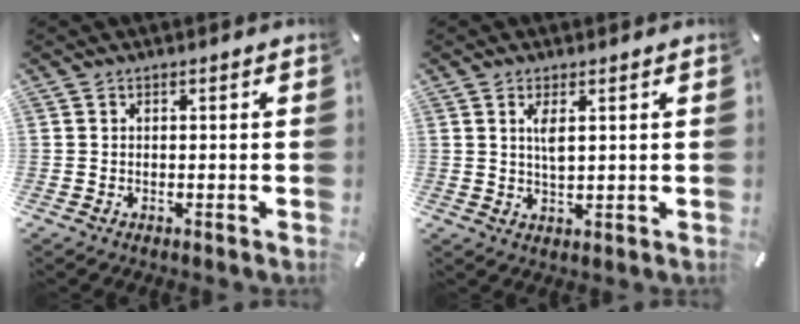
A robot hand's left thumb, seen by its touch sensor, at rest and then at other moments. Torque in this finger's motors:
{"motor_torque": [0.06, -0.13, 0.33, 0.21, 0.01]}